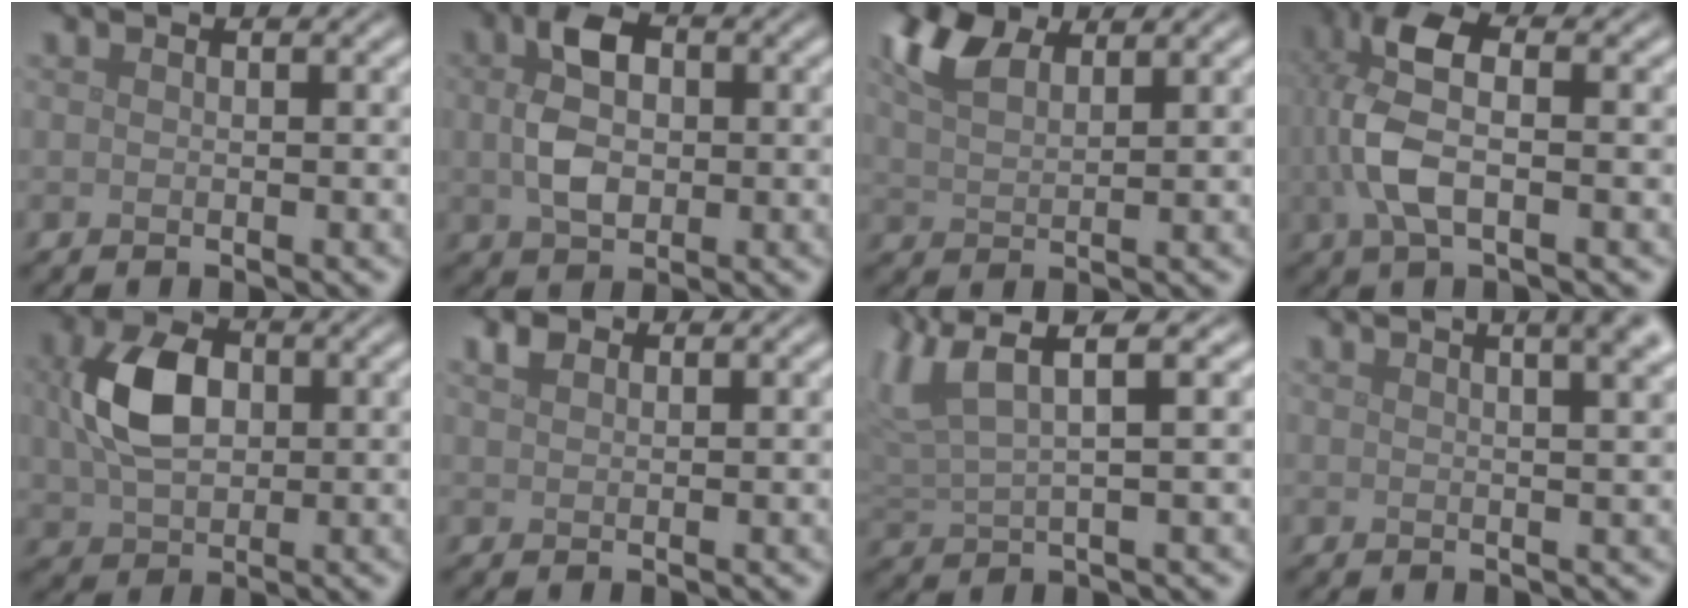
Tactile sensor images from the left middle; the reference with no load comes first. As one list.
[{"total": 4.9, "force": [0.4, 3.2, 3.6], "torque": [-0.073, 0.006, 0.001]}, {"total": 5.1, "force": [3.5, 2.2, 2.9], "torque": [-0.072, 0.016, 0.065]}, {"total": 6.3, "force": [0.1, 2.8, 5.6], "torque": [-0.129, 0.013, -0.004]}, {"total": 6.5, "force": [1.0, 4.6, 4.5], "torque": [-0.106, 0.003, 0.018]}, {"total": 1.2, "force": [0.9, 0.6, 0.5], "torque": [-0.012, 0.004, 0.019]}, {"total": 6.0, "force": [3.6, 1.7, 4.6], "torque": [-0.104, 0.021, 0.068]}, {"total": 8.8, "force": [4.7, 4.2, 6.2], "torque": [-0.002, 0.060, 0.013]}]